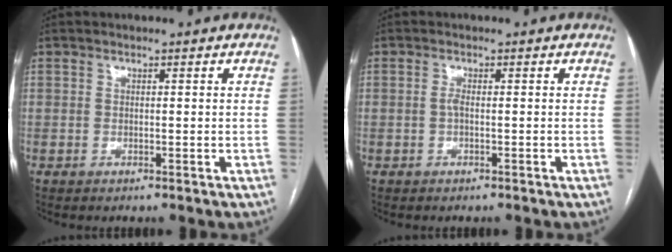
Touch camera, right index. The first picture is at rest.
{"total": 1.0, "force": [-0.2, 0.2, 0.9], "torque": [-0.019, 0.001, -0.005]}